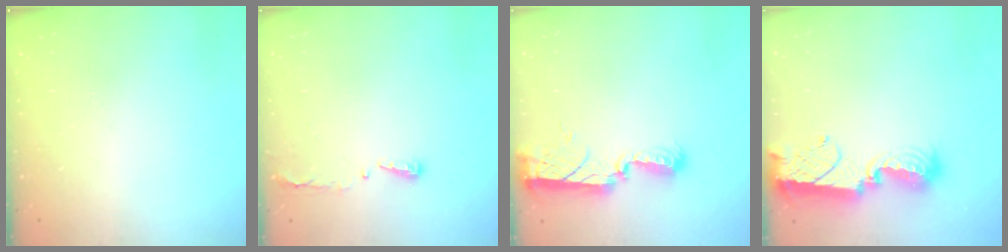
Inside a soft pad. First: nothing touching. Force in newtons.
{"total": 3.7, "press": 3.7, "slide": 0.6}
{"total": 9.0, "press": 8.9, "slide": 0.8}
{"total": 12.3, "press": 12.3, "slide": 0.8}